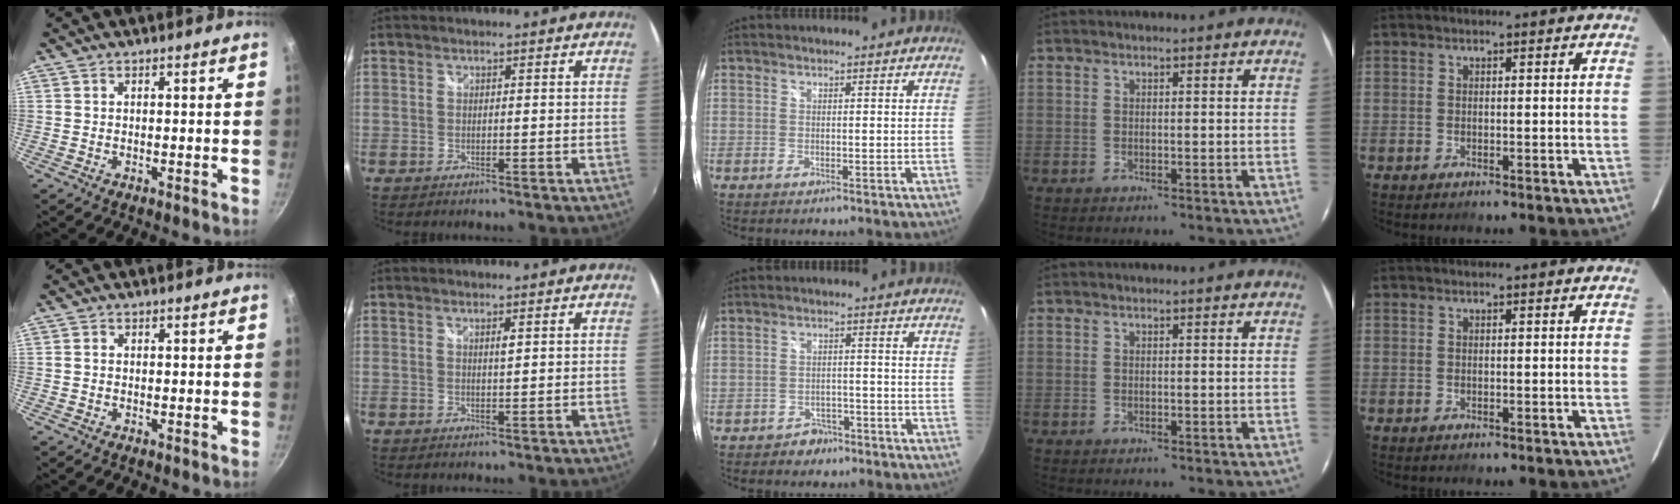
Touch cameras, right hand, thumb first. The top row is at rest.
{"thumb": {"total": 0.6, "force": [-0.1, 0.5, 0.3], "torque": [-0.005, 0.004, -0.002]}, "index": {"total": 1.2, "force": [0.5, 0.1, 1.0], "torque": [-0.016, 0.001, 0.008]}, "middle": {"total": 3.9, "force": [-2.8, 2.7, 0.4], "torque": [-0.014, 0.009, -0.040]}}